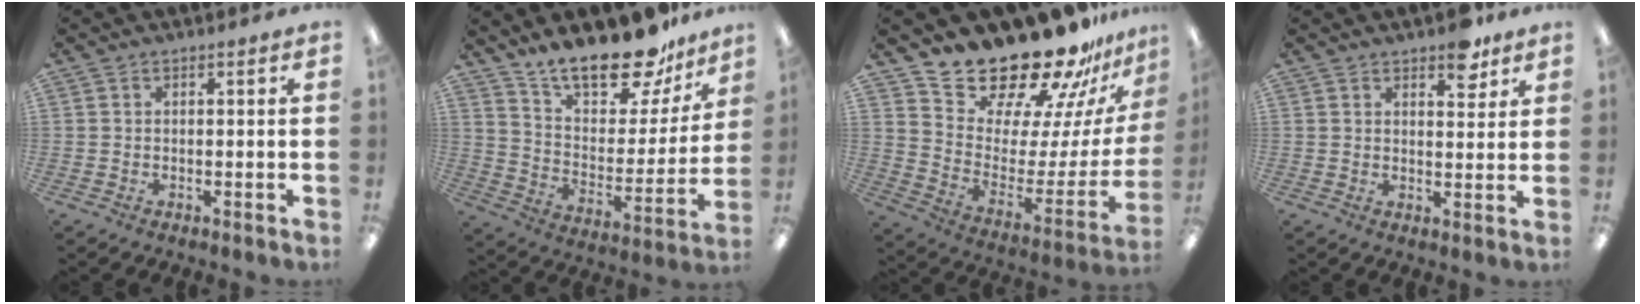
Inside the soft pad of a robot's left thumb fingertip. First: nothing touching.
{"total": 21.6, "force": [17.8, 7.2, 9.7], "torque": [-0.152, -0.125, 0.307]}
{"total": 22.6, "force": [21.1, 5.8, 5.5], "torque": [-0.077, -0.194, 0.370]}
{"total": 5.9, "force": [4.3, 2.7, 3.0], "torque": [-0.021, -0.025, 0.070]}